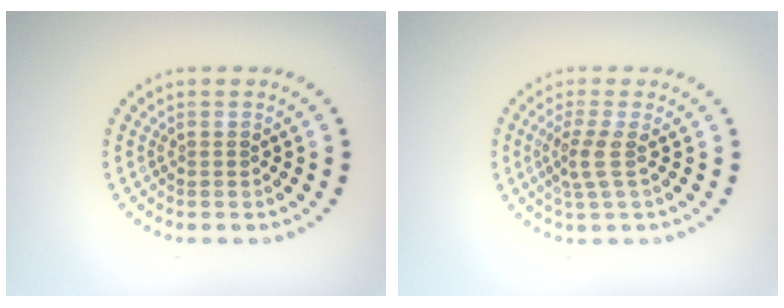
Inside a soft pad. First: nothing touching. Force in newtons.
{"total": 2.2, "press": 1.7, "slide": 1.4}